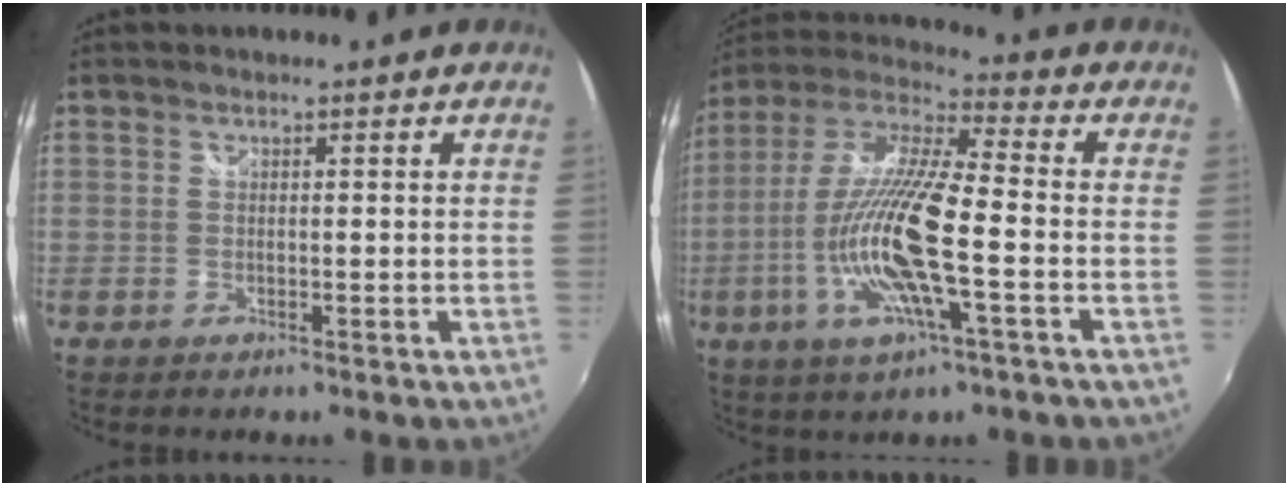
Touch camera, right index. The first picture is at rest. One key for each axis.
{"total": 17.9, "fx": -4.8, "fy": 3.2, "fz": 16.9, "tx": -0.325, "ty": -0.019, "tz": -0.094}